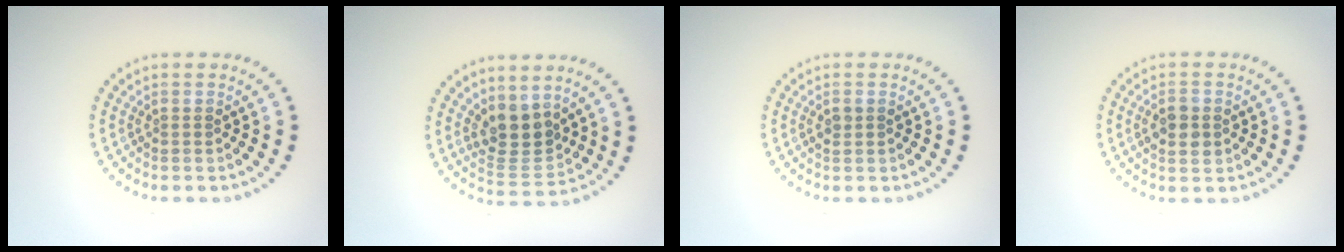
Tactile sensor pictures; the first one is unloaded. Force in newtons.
{"total": 3.8, "press": 3.3, "slide": 1.8}
{"total": 0.9, "press": 0.9, "slide": 0.2}
{"total": 2.7, "press": 2.7, "slide": 0.0}